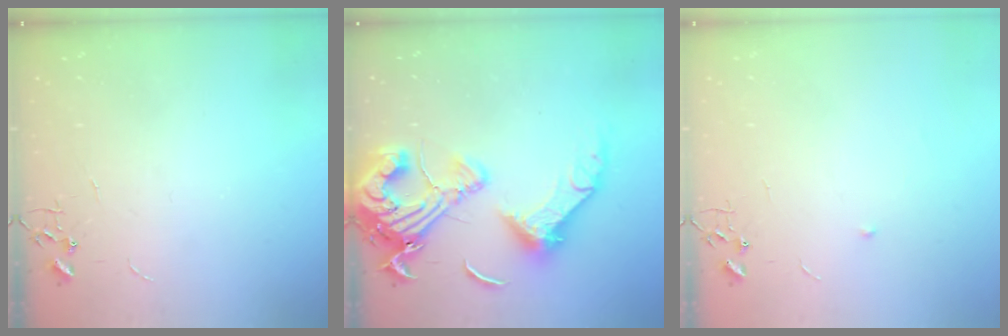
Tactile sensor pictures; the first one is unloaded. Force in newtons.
{"total": 23.0, "press": 22.9, "slide": 2.9}
{"total": 4.3, "press": 4.1, "slide": 1.2}